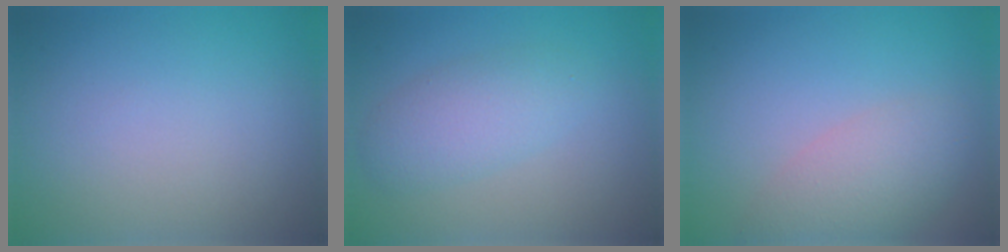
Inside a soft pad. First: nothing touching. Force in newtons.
{"total": 3.4, "press": 3.4, "slide": 0.1}
{"total": 4.2, "press": 4.2, "slide": 0.3}